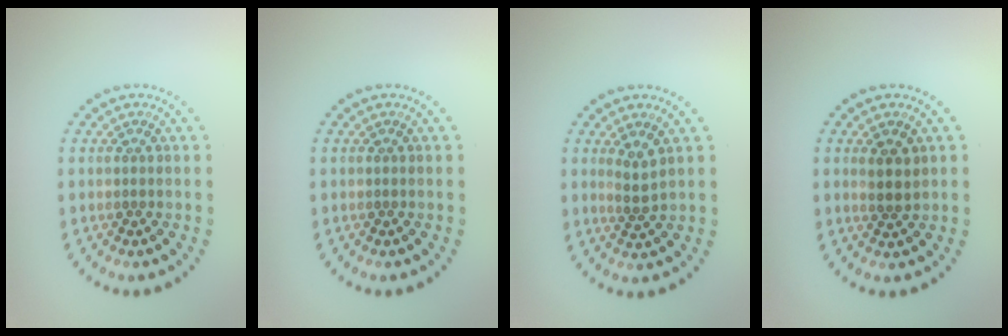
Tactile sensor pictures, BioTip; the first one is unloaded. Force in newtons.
{"total": 0.0}
{"total": 1.8, "press": 1.4, "slide": 1.2}
{"total": 2.0, "press": 1.9, "slide": 0.8}